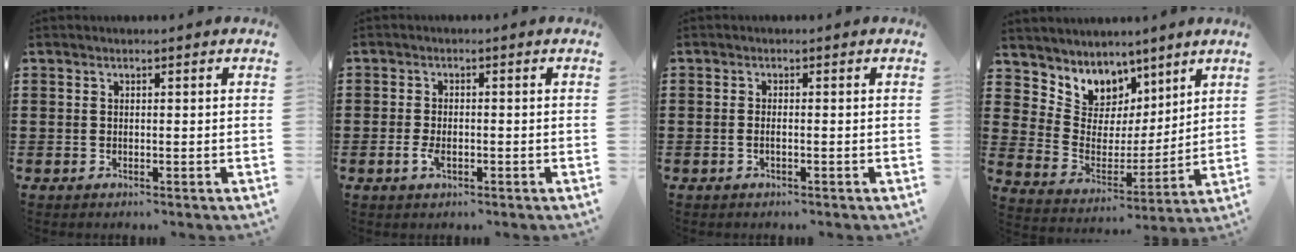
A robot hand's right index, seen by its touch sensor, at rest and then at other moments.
{"total": 2.5, "force": [-0.6, 1.1, 2.1], "torque": [-0.054, -0.008, -0.012]}
{"total": 0.8, "force": [-0.1, 0.0, 0.8], "torque": [-0.016, -0.007, 0.000]}
{"total": 6.9, "force": [5.1, 4.5, -1.2], "torque": [-0.032, -0.057, 0.094]}